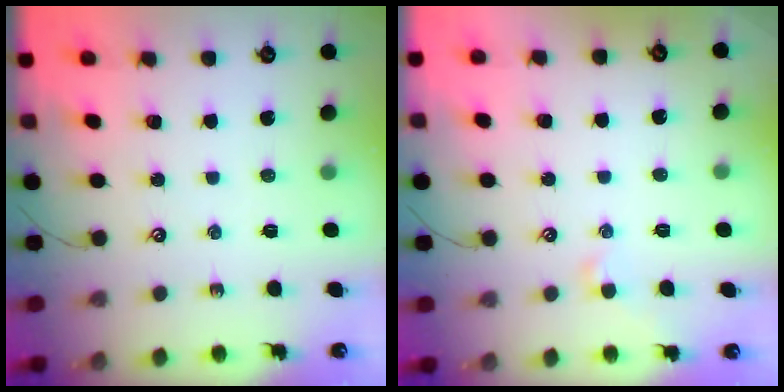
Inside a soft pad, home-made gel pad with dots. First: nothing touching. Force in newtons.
{"total": 0.6, "press": 0.3, "slide": 0.5}